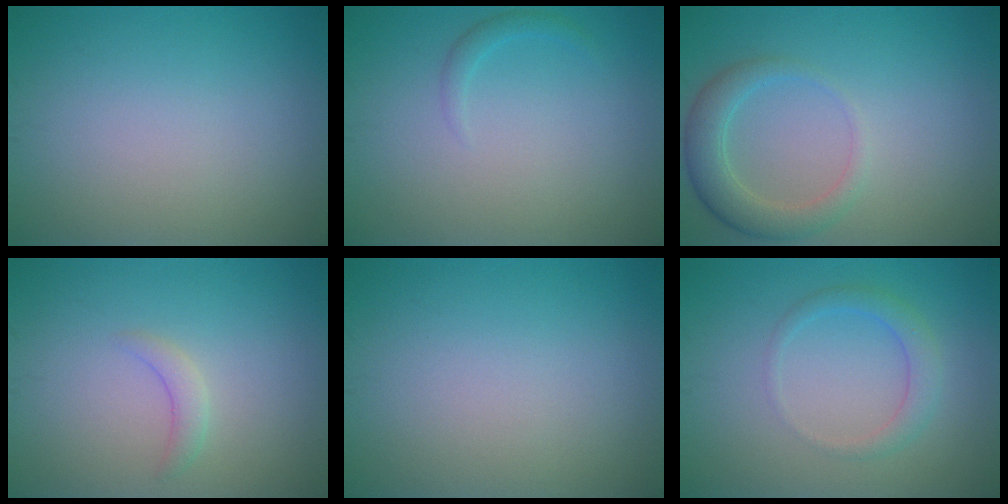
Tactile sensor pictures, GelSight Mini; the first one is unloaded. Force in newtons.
{"total": 1.0, "press": 1.0, "slide": 0.1}
{"total": 2.4, "press": 2.4, "slide": 0.4}
{"total": 1.3, "press": 1.3, "slide": 0.2}
{"total": 0.0}
{"total": 2.2, "press": 2.2, "slide": 0.1}